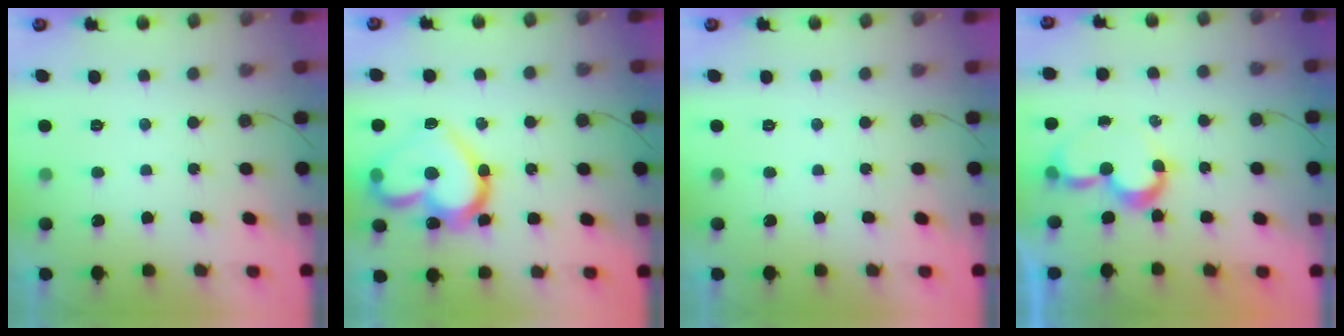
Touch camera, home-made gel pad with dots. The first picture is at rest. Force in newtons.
{"total": 20.0, "press": 19.9, "slide": 2.1}
{"total": 0.0}
{"total": 7.7, "press": 7.7, "slide": 0.7}